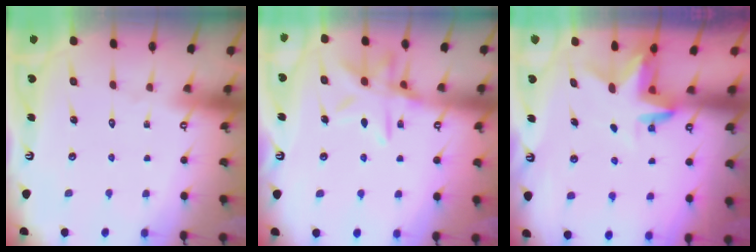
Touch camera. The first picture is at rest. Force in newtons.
{"total": 13.1, "press": 13.1, "slide": 0.9}
{"total": 4.2, "press": 4.2, "slide": 0.1}